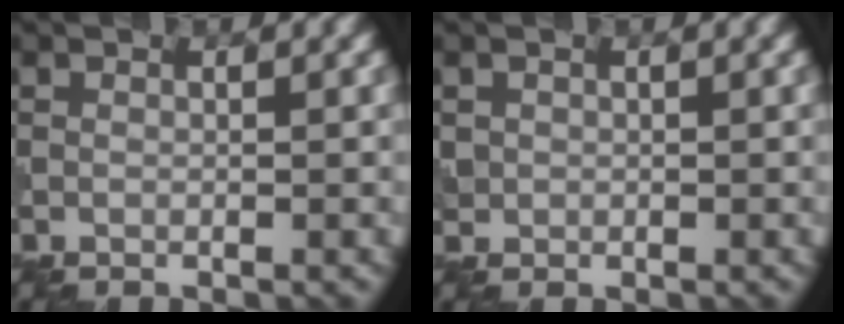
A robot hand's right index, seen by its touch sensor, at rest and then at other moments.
{"total": 0.9, "force": [0.1, 0.9, 0.1], "torque": [0.005, -0.004, 0.003]}